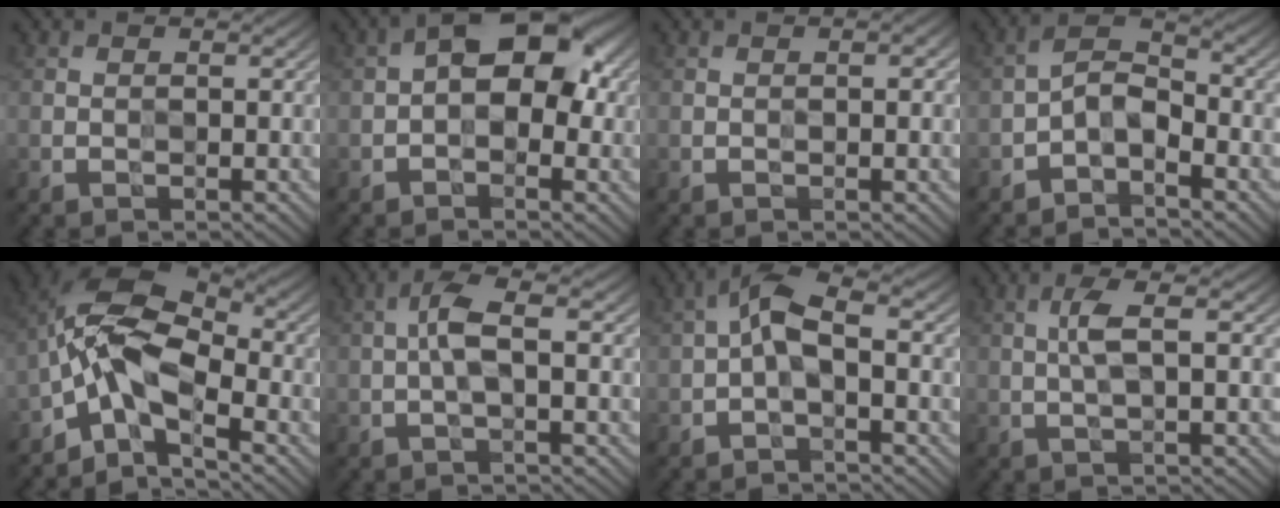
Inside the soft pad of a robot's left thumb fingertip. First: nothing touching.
{"total": 7.7, "force": [0.6, 4.5, 6.3], "torque": [-0.086, 0.021, -0.006]}
{"total": 1.4, "force": [0.1, 0.2, 1.3], "torque": [-0.022, 0.003, 0.001]}
{"total": 4.5, "force": [-2.5, 2.1, 3.1], "torque": [-0.053, 0.014, -0.062]}
{"total": 9.3, "force": [-4.1, 4.4, 7.1], "torque": [-0.133, 0.008, -0.097]}
{"total": 3.3, "force": [0.0, 0.7, 3.2], "torque": [-0.070, 0.013, -0.006]}
{"total": 4.5, "force": [-0.4, 1.8, 4.1], "torque": [-0.084, 0.016, -0.020]}
{"total": 2.8, "force": [0.7, 0.3, 2.7], "torque": [-0.059, 0.009, 0.008]}